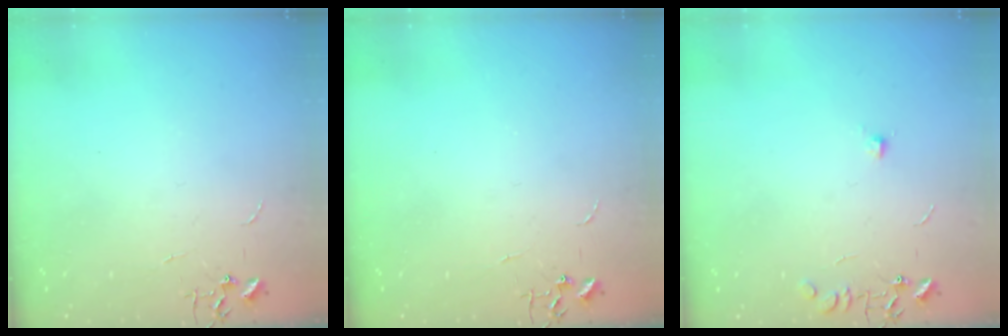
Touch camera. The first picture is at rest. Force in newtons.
{"total": 0.0}
{"total": 6.5, "press": 6.5, "slide": 0.7}